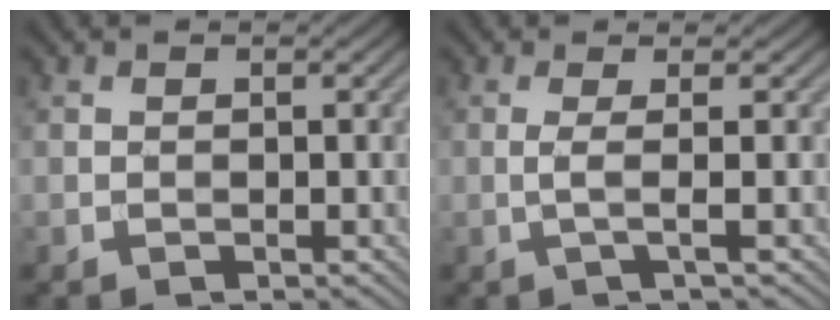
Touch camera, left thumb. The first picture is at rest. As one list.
[{"total": 2.5, "force": [0.1, 0.3, 2.5], "torque": [-0.049, 0.002, -0.012]}]